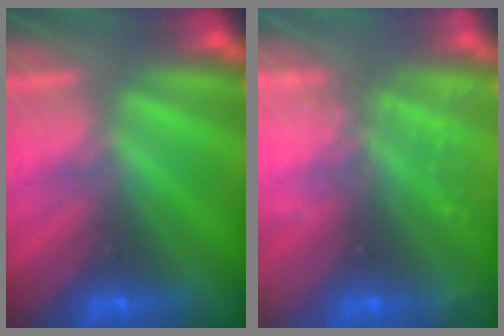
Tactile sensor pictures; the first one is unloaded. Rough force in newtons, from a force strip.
{"total": 12.7}